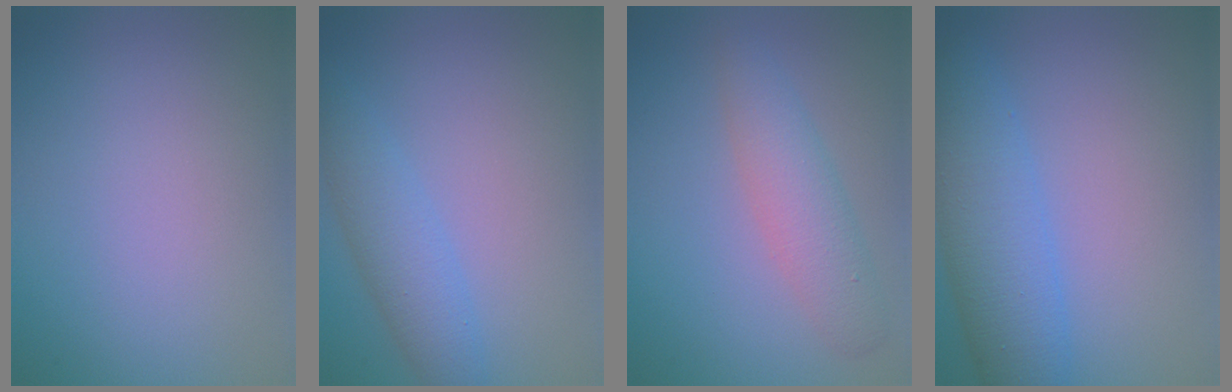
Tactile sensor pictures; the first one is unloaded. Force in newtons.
{"total": 3.3, "press": 3.3, "slide": 0.1}
{"total": 3.5, "press": 3.5, "slide": 0.2}
{"total": 6.0, "press": 6.0, "slide": 0.2}